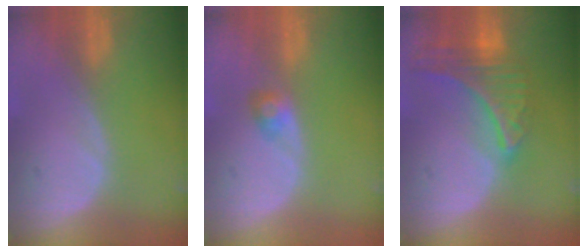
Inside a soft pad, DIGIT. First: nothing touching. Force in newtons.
{"total": 2.1, "press": 2.1, "slide": 0.2}
{"total": 9.3, "press": 8.2, "slide": 4.4}